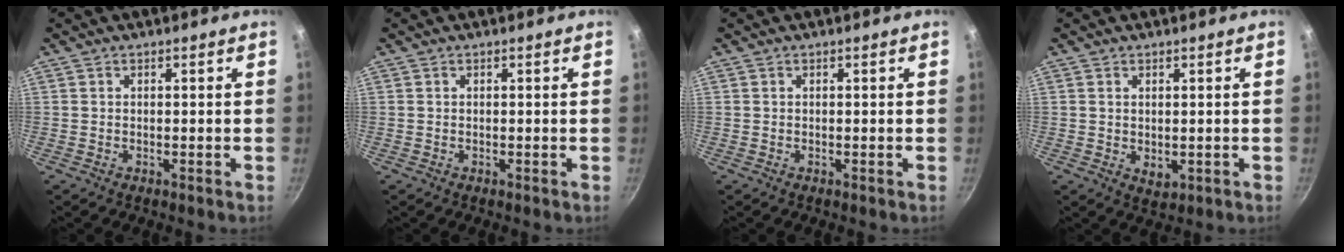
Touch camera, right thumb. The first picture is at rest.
{"total": 0.0}
{"total": 0.0}
{"total": 2.5, "force": [0.3, 1.7, 1.8], "torque": [-0.027, -0.007, 0.008]}